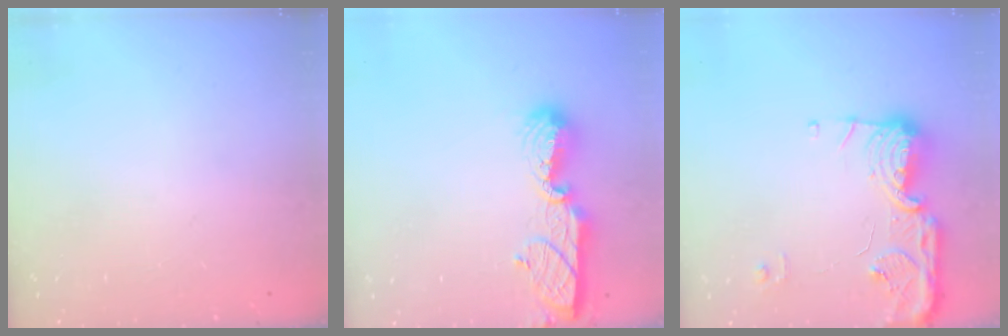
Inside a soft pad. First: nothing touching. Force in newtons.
{"total": 10.0, "press": 10.0, "slide": 0.9}
{"total": 15.0, "press": 14.9, "slide": 0.8}